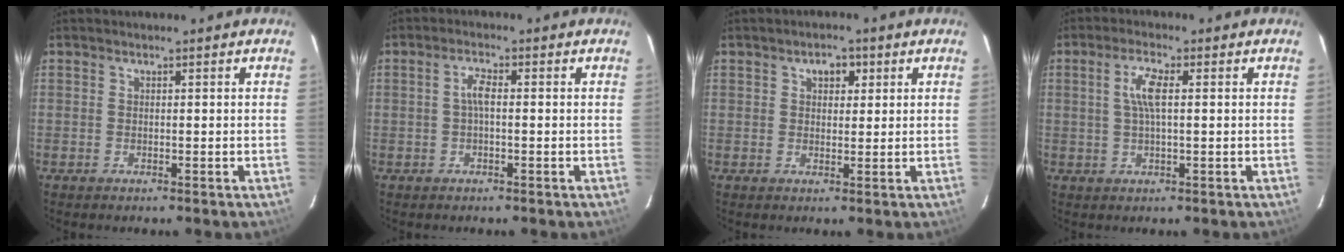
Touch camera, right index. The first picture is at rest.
{"total": 2.4, "force": [-0.1, 0.8, 2.2], "torque": [-0.047, 0.008, -0.002]}
{"total": 3.1, "force": [1.3, 2.2, 1.7], "torque": [-0.020, 0.012, 0.020]}
{"total": 4.5, "force": [0.8, 1.1, 4.3], "torque": [-0.085, 0.006, 0.017]}